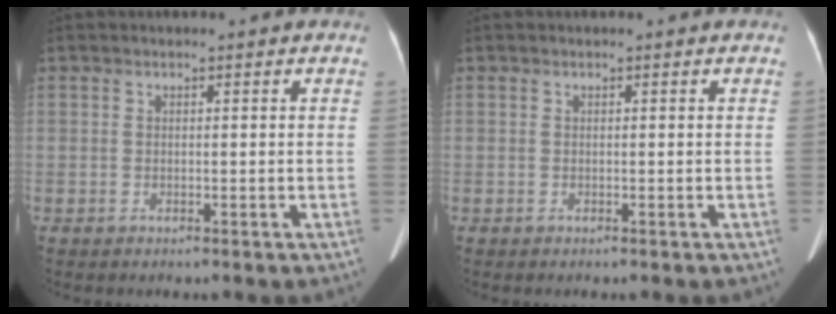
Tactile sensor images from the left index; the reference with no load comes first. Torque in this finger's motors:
{"motor_torque": [-0.33, -0.09, -0.04, -0.02]}